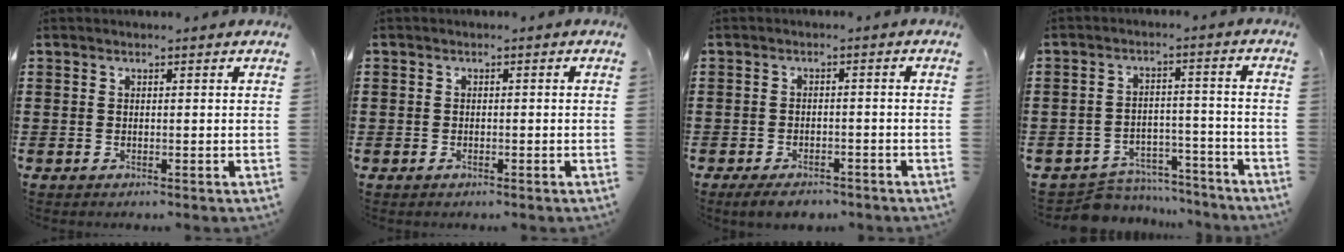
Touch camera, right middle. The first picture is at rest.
{"total": 1.0, "force": [-0.6, 0.8, 0.1], "torque": [-0.003, 0.003, -0.012]}
{"total": 3.1, "force": [-2.8, 0.9, 0.9], "torque": [-0.017, 0.004, -0.056]}
{"total": 6.3, "force": [-6.2, 1.2, 0.4], "torque": [-0.011, 0.019, -0.124]}